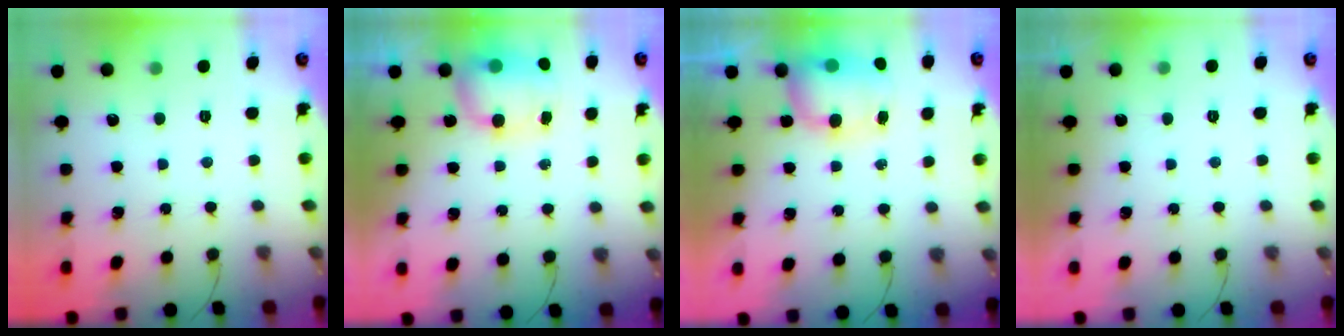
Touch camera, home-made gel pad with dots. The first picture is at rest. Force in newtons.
{"total": 8.4, "press": 7.9, "slide": 2.6}
{"total": 8.0, "press": 7.8, "slide": 1.5}
{"total": 0.0}